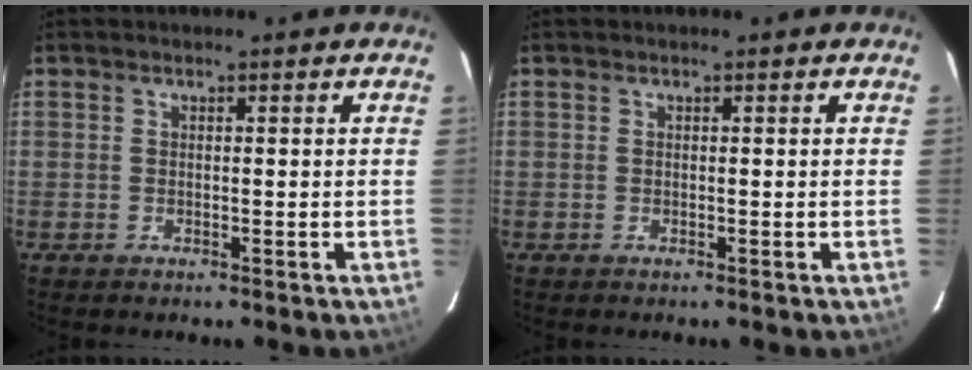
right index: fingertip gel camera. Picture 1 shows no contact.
{"total": 0.0}